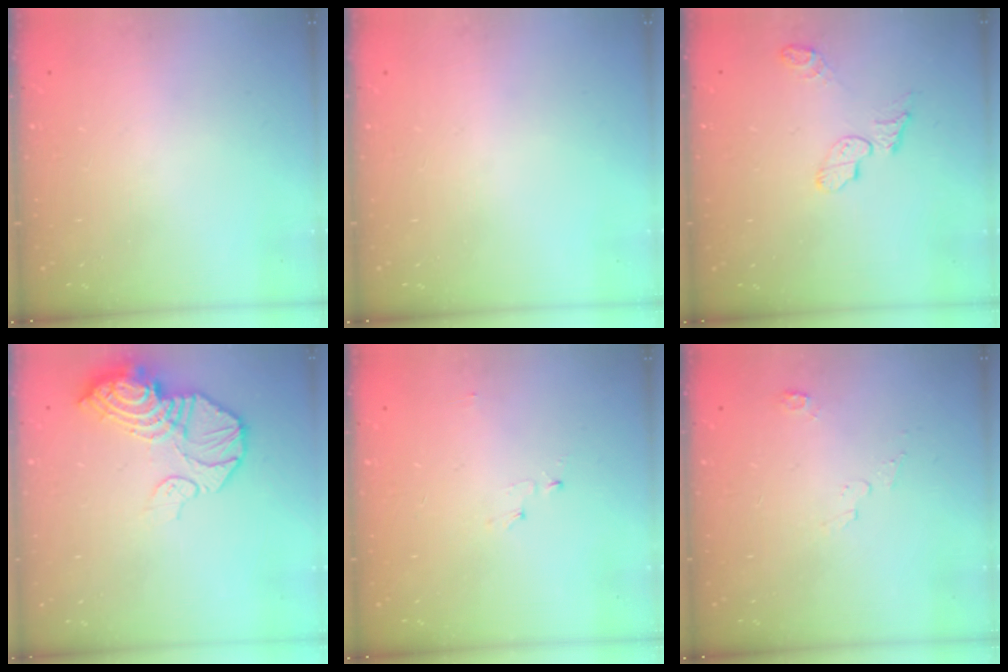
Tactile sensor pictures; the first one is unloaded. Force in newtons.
{"total": 0.0}
{"total": 6.8, "press": 6.8, "slide": 0.4}
{"total": 15.1, "press": 14.9, "slide": 2.4}
{"total": 2.8, "press": 2.8, "slide": 0.3}
{"total": 2.4, "press": 2.4, "slide": 0.3}